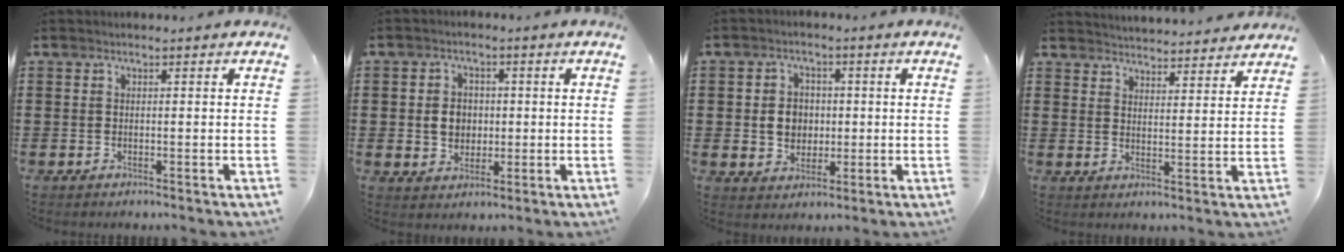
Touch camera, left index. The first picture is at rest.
{"total": 4.3, "force": [-0.1, 3.6, 2.3], "torque": [-0.047, 0.008, -0.007]}
{"total": 4.8, "force": [-0.1, 4.1, 2.4], "torque": [-0.042, 0.006, -0.009]}
{"total": 4.0, "force": [4.0, -0.2, -0.2], "torque": [-0.011, -0.023, 0.071]}